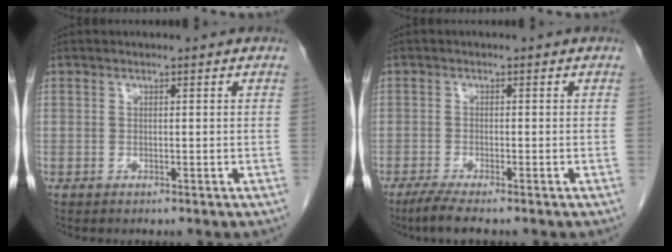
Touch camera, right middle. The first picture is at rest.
{"total": 3.4, "force": [-2.6, 0.1, 2.1], "torque": [-0.047, -0.010, -0.052]}